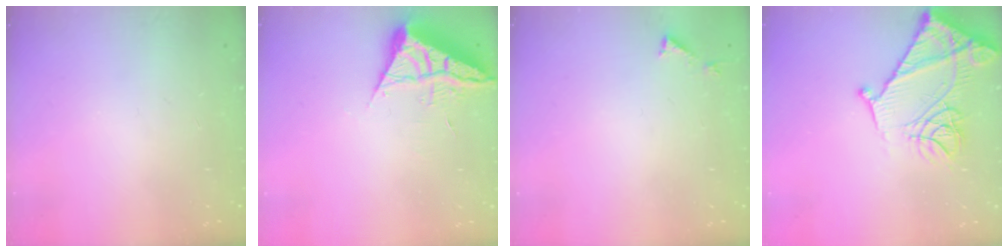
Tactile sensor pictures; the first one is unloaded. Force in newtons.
{"total": 7.3, "press": 7.3, "slide": 0.5}
{"total": 3.0, "press": 3.0, "slide": 0.2}
{"total": 19.3, "press": 19.2, "slide": 2.1}